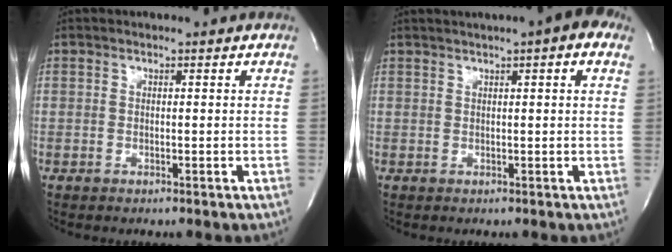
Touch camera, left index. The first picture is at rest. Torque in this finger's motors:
{"motor_torque": [0.89, -0.92, 0.78, 0.14]}